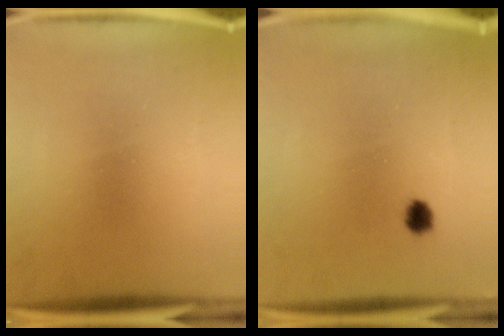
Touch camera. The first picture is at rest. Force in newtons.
{"total": 2.1}